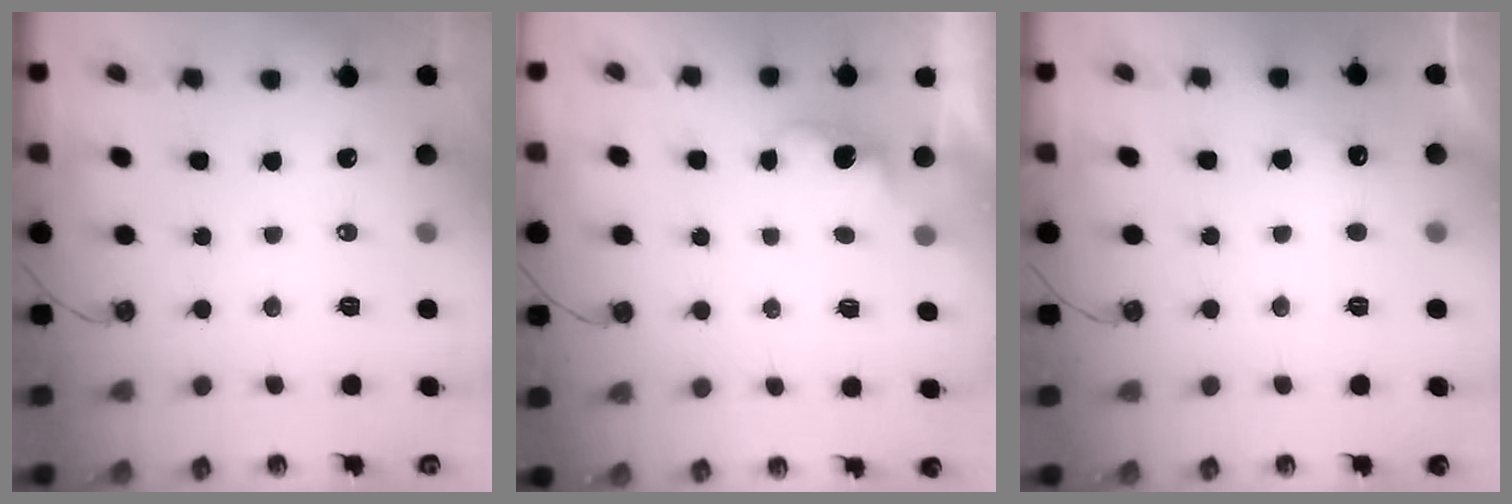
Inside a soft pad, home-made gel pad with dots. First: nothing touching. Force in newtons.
{"total": 1.2, "press": 1.0, "slide": 0.8}
{"total": 4.8, "press": 4.6, "slide": 1.2}